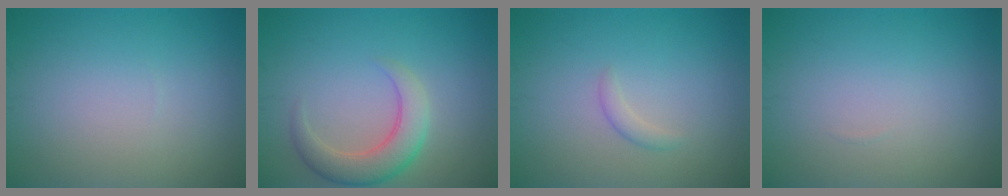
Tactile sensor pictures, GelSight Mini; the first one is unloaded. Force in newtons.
{"total": 4.1, "press": 4.1, "slide": 0.6}
{"total": 1.0, "press": 1.0, "slide": 0.1}
{"total": 0.0}